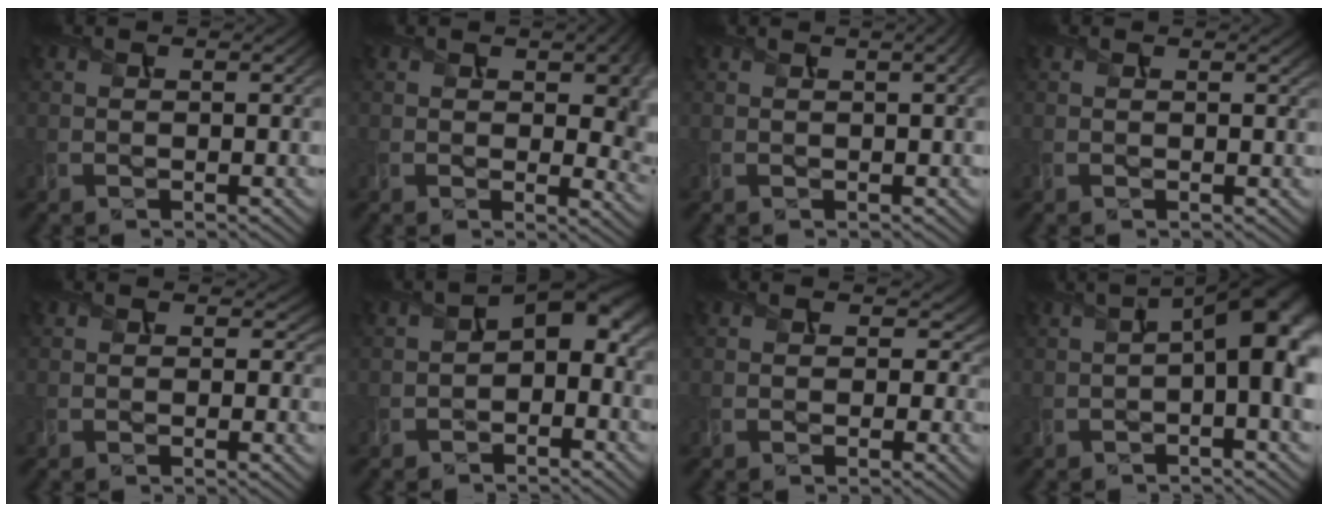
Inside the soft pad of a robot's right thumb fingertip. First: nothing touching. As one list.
[{"total": 9.1, "force": [1.7, 5.3, 7.2], "torque": [-0.100, -0.023, 0.044]}, {"total": 3.2, "force": [1.1, 0.9, 2.8], "torque": [-0.035, 0.012, 0.008]}, {"total": 0.9, "force": [0.5, 0.2, 0.7], "torque": [-0.013, 0.000, 0.009]}, {"total": 1.4, "force": [0.4, 1.1, 0.6], "torque": [-0.016, -0.007, 0.006]}, {"total": 5.6, "force": [-1.1, 3.4, 4.3], "torque": [-0.067, 0.009, -0.027]}, {"total": 3.7, "force": [0.3, 3.2, 1.8], "torque": [-0.032, -0.015, 0.003]}, {"total": 9.6, "force": [0.7, 3.7, 8.8], "torque": [-0.141, 0.006, 0.013]}]